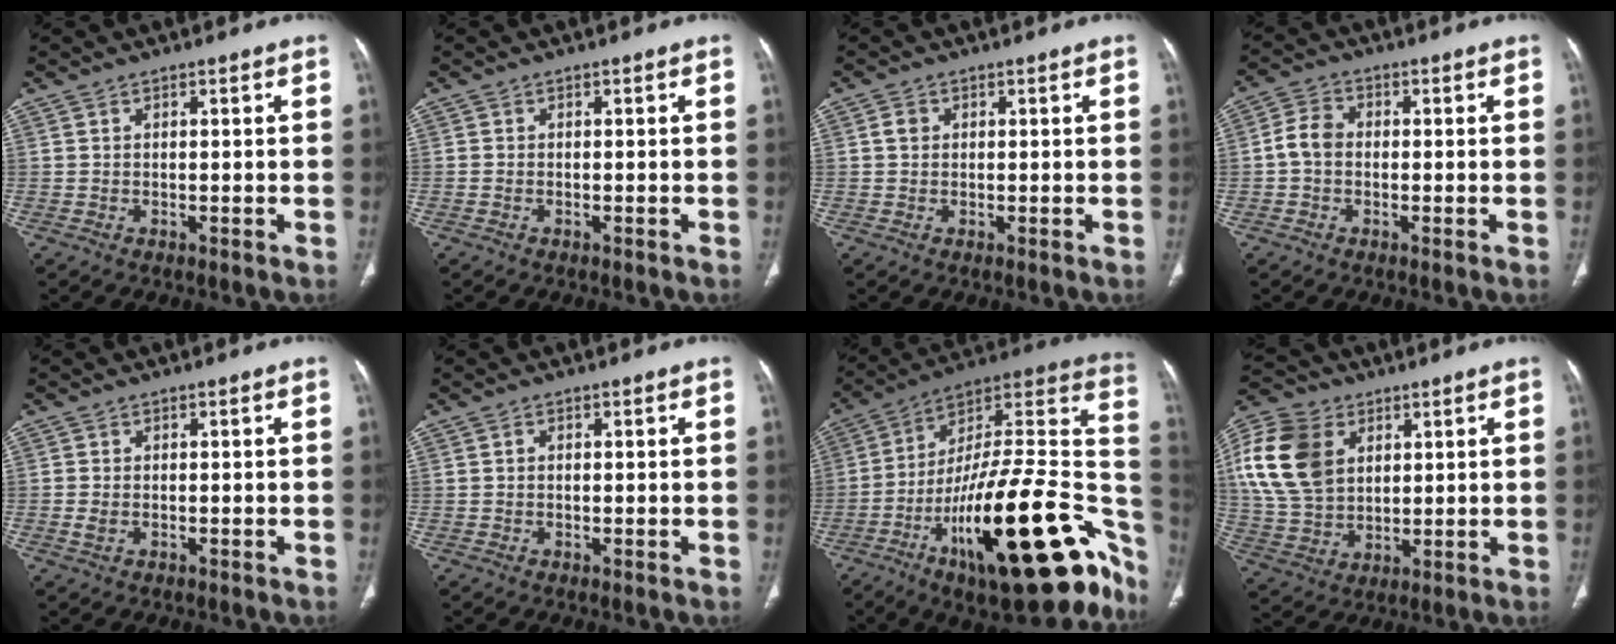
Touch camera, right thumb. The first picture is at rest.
{"total": 0.0}
{"total": 1.5, "force": [0.2, 1.3, 0.7], "torque": [-0.011, 0.005, 0.003]}
{"total": 4.6, "force": [-0.5, 3.5, 2.9], "torque": [-0.051, 0.014, -0.018]}
{"total": 1.4, "force": [-0.4, 1.0, 1.0], "torque": [-0.028, 0.002, -0.006]}
{"total": 0.7, "force": [0.1, 0.5, 0.5], "torque": [-0.009, 0.004, 0.003]}
{"total": 38.4, "force": [-15.3, 13.1, 32.7], "torque": [-0.382, 0.073, -0.233]}
{"total": 17.3, "force": [5.1, 12.4, 10.9], "torque": [-0.213, -0.004, 0.102]}